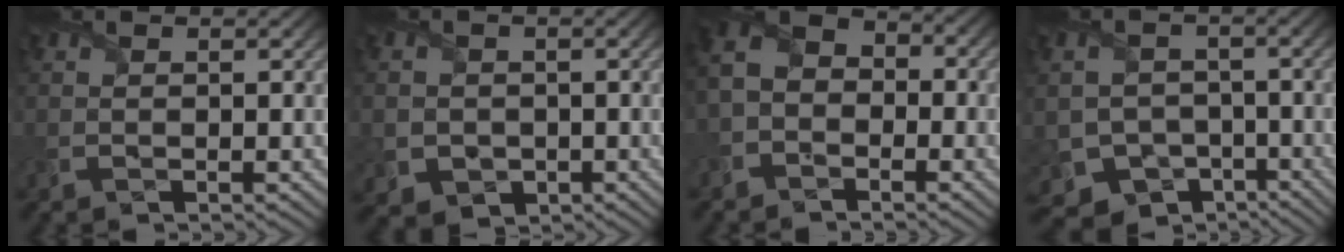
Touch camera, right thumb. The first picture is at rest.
{"total": 3.9, "force": [-1.1, 3.5, 1.3], "torque": [-0.048, -0.020, -0.024]}
{"total": 5.9, "force": [-2.5, 4.4, 2.9], "torque": [-0.058, 0.002, -0.064]}
{"total": 9.7, "force": [-5.2, 7.3, 3.8], "torque": [-0.105, -0.033, -0.084]}